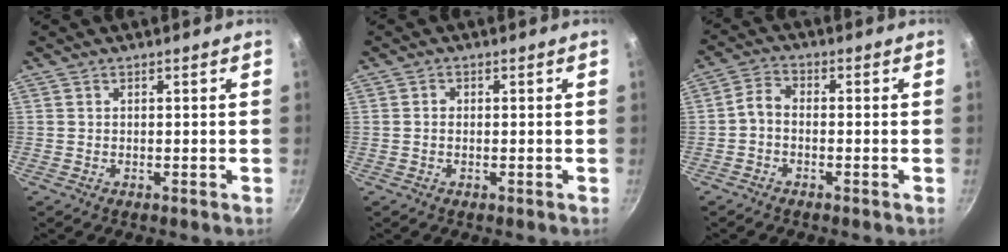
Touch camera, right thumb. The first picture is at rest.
{"total": 1.0, "force": [-0.1, 0.8, 0.4], "torque": [-0.001, 0.003, -0.006]}
{"total": 3.6, "force": [-1.0, 2.3, 2.6], "torque": [-0.048, 0.018, -0.030]}